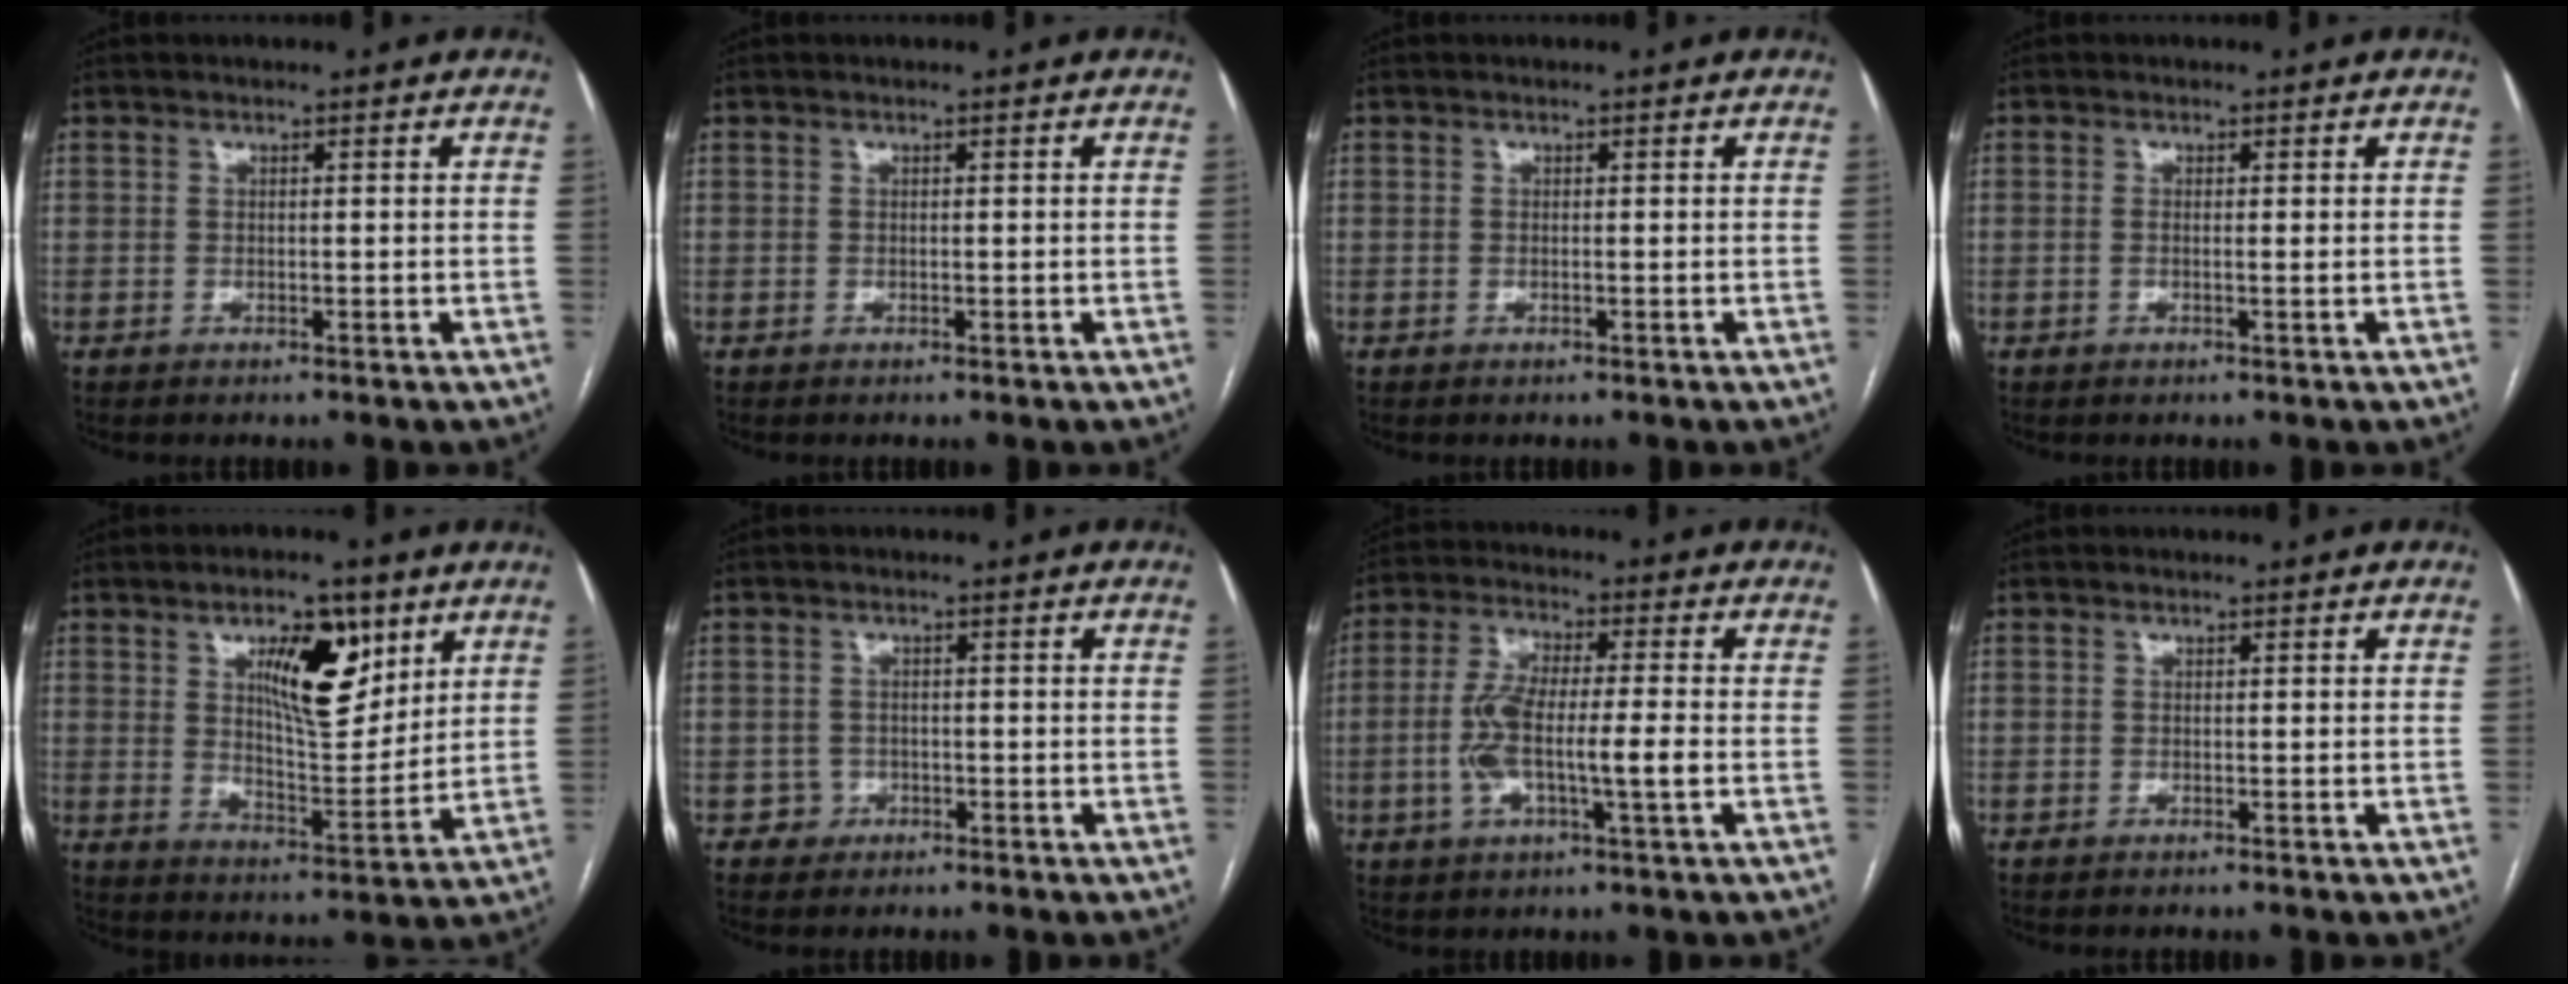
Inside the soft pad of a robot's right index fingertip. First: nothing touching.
{"total": 0.0}
{"total": 0.0}
{"total": 0.8, "force": [0.0, 0.0, 0.8], "torque": [-0.020, -0.001, 0.000]}
{"total": 11.5, "force": [5.3, 4.2, 9.3], "torque": [-0.149, 0.003, 0.092]}
{"total": 2.2, "force": [-0.8, 2.0, -0.2], "torque": [0.014, 0.013, -0.015]}
{"total": 9.6, "force": [-1.7, 1.2, 9.4], "torque": [-0.188, 0.009, -0.034]}
{"total": 0.0}